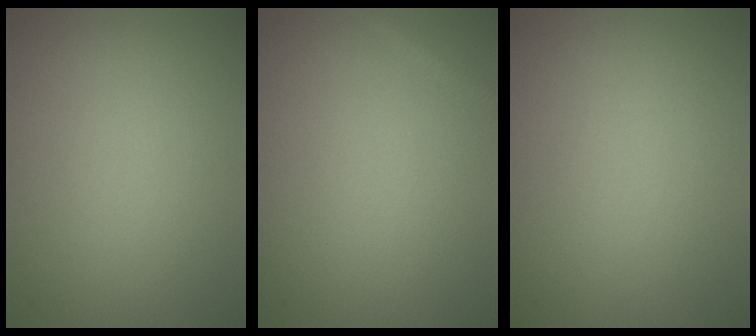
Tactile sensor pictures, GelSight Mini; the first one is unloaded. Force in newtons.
{"total": 1.4, "press": 1.4, "slide": 0.1}
{"total": 0.0}